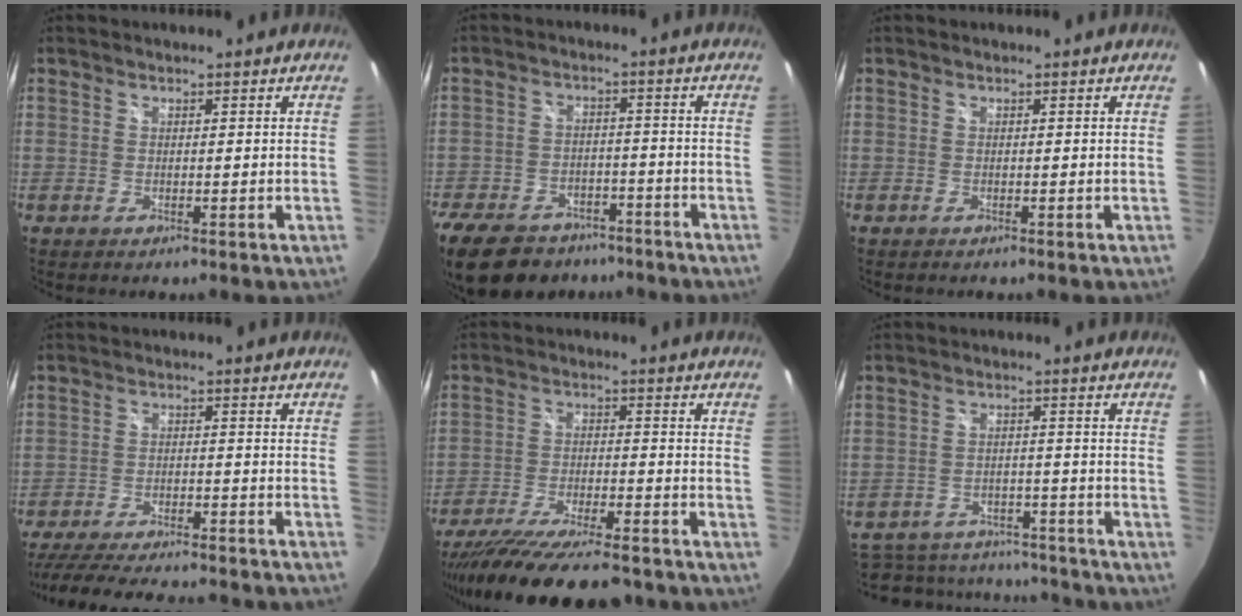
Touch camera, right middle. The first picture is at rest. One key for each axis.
{"total": 19.0, "fx": -13.8, "fy": 10.3, "fz": 8.2, "tx": -0.209, "ty": 0.000, "tz": -0.205}
{"total": 0.0}
{"total": 24.0, "fx": -20.9, "fy": 4.1, "fz": 11.0, "tx": -0.214, "ty": -0.032, "tz": -0.294}
{"total": 19.9, "fx": -17.1, "fy": 3.4, "fz": 9.7, "tx": -0.184, "ty": -0.045, "tz": -0.264}
{"total": 19.3, "fx": -15.1, "fy": 9.1, "fz": 7.7, "tx": -0.183, "ty": 0.008, "tz": -0.191}